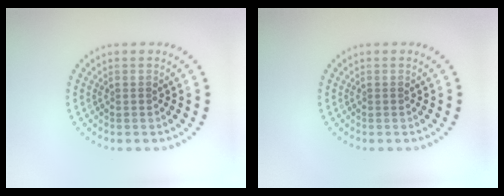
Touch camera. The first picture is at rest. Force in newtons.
{"total": 0.0}